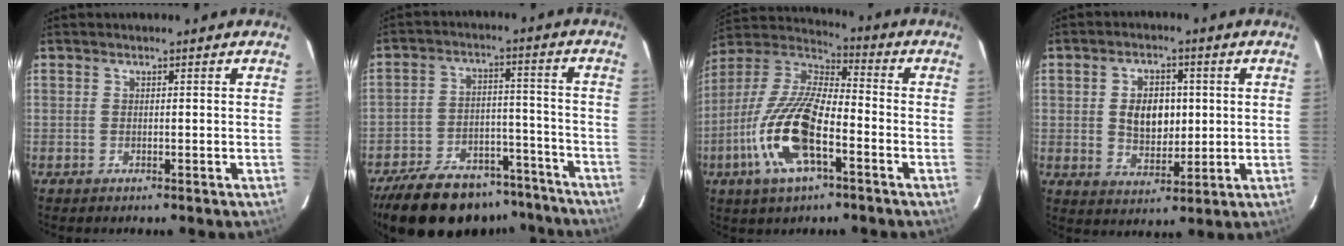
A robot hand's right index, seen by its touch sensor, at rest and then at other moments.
{"total": 23.6, "force": [-19.3, 9.6, 9.6], "torque": [-0.197, 0.024, -0.262]}
{"total": 17.7, "force": [-6.8, 6.1, 15.1], "torque": [-0.317, -0.013, -0.140]}
{"total": 8.1, "force": [0.9, 5.4, 5.9], "torque": [-0.105, 0.007, 0.024]}